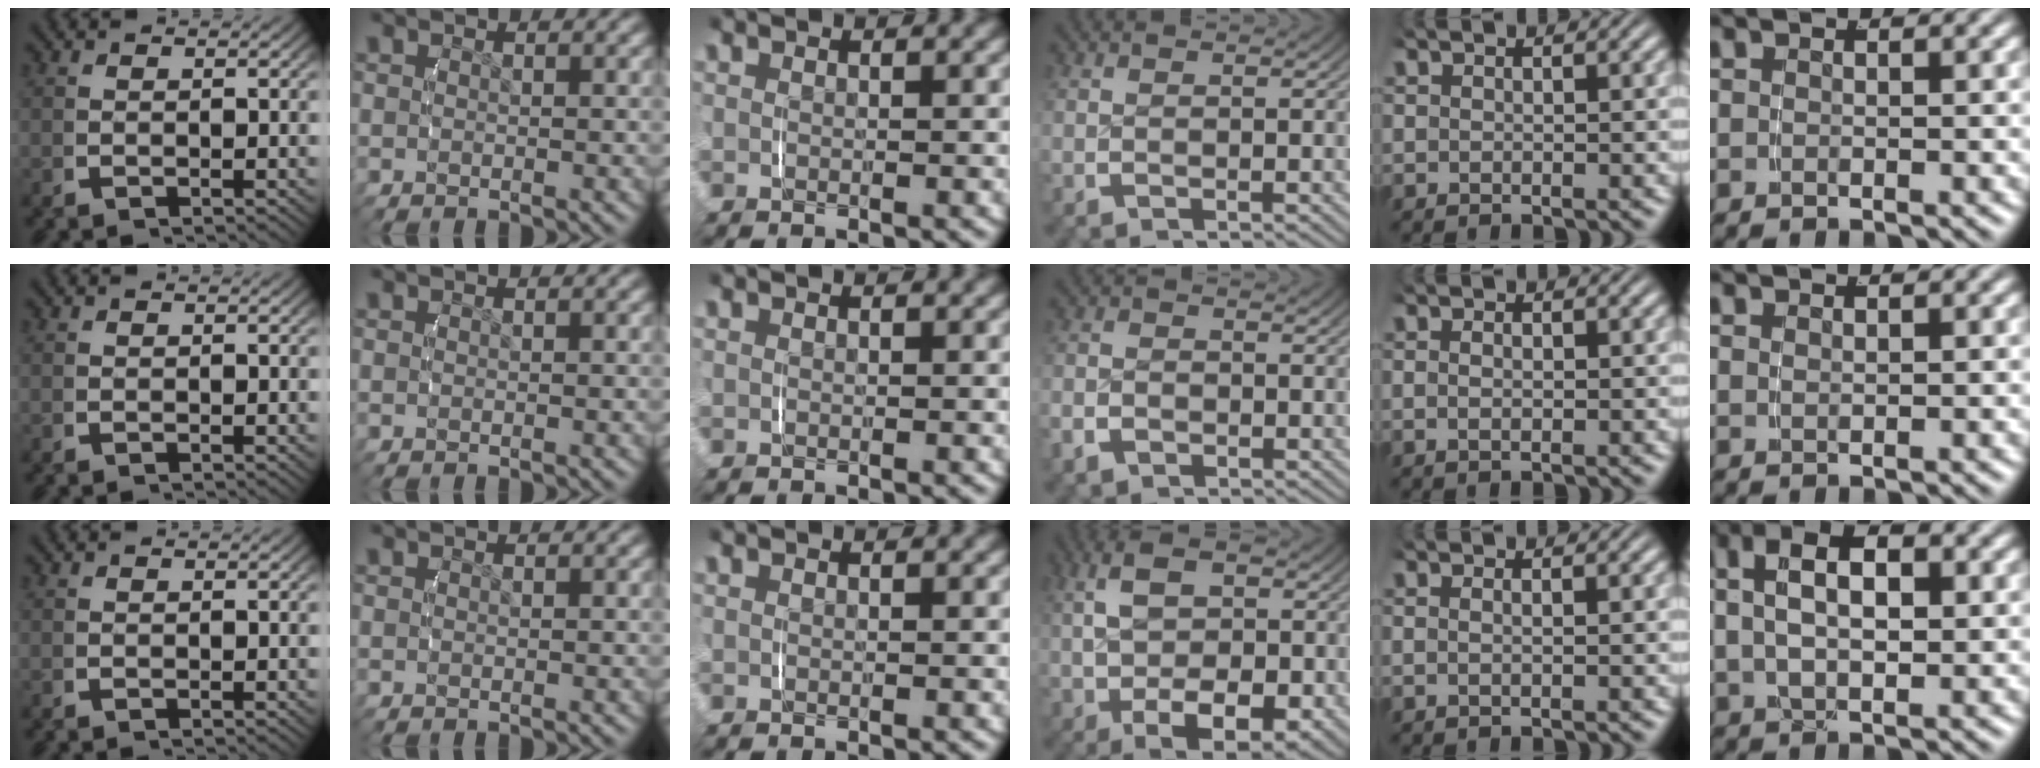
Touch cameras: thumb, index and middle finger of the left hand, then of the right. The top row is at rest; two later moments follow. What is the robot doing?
{"motion": "lift_and_place", "object": "scarf"}